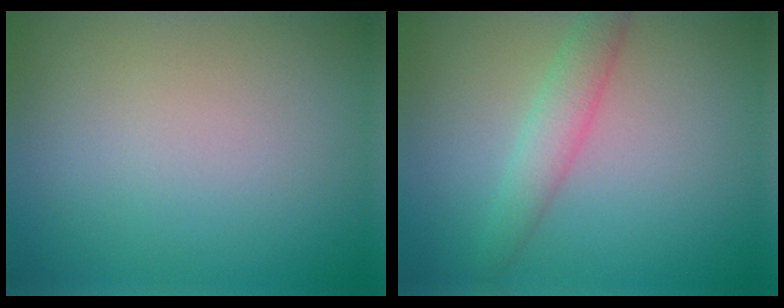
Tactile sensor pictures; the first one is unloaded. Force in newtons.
{"total": 2.7, "press": 2.7, "slide": 0.1}